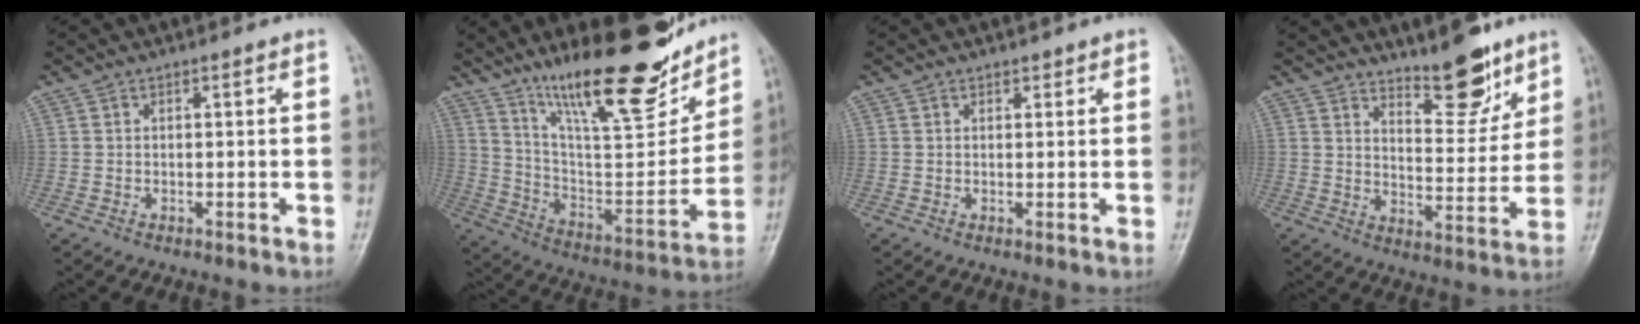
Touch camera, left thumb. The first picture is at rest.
{"total": 24.2, "force": [17.1, 6.4, 15.8], "torque": [-0.213, -0.085, 0.289]}
{"total": 1.1, "force": [0.9, 0.7, 0.2], "torque": [0.012, -0.005, 0.007]}
{"total": 9.5, "force": [7.6, 3.2, 4.6], "torque": [-0.040, -0.066, 0.124]}